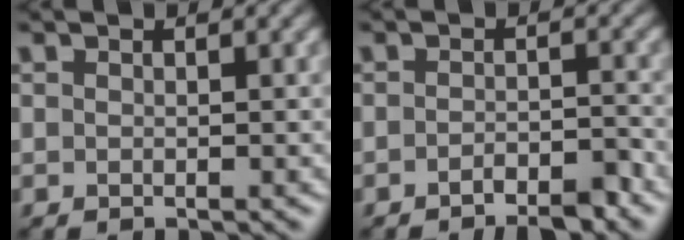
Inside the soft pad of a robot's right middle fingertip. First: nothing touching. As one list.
[{"total": 2.7, "force": [-2.1, 0.8, 1.5], "torque": [-0.021, 0.009, -0.033]}]